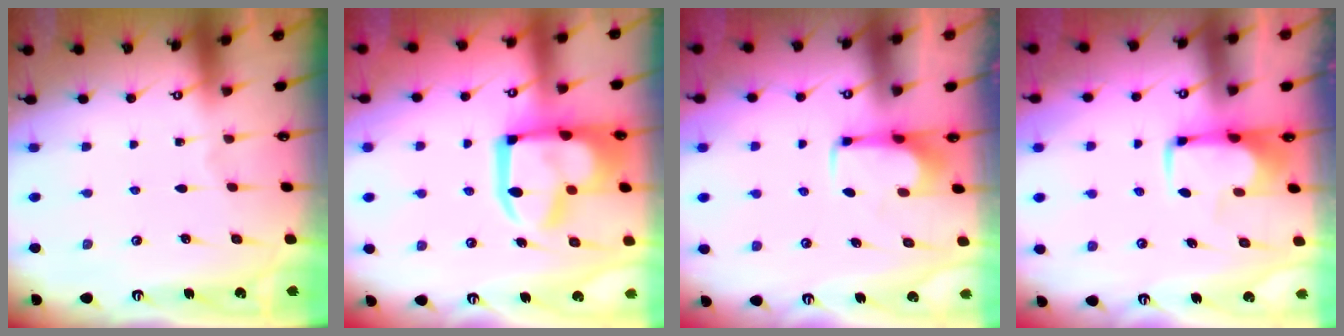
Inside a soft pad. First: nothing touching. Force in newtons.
{"total": 18.6, "press": 18.5, "slide": 1.9}
{"total": 2.0, "press": 2.0, "slide": 0.2}
{"total": 1.9, "press": 1.8, "slide": 0.4}